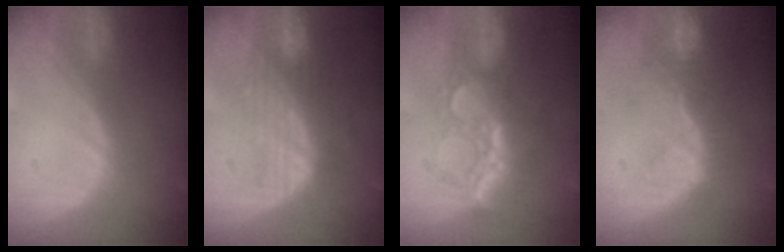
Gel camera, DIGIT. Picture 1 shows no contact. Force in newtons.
{"total": 7.2, "press": 7.0, "slide": 1.5}
{"total": 8.9, "press": 7.8, "slide": 4.3}
{"total": 10.0, "press": 8.5, "slide": 5.3}